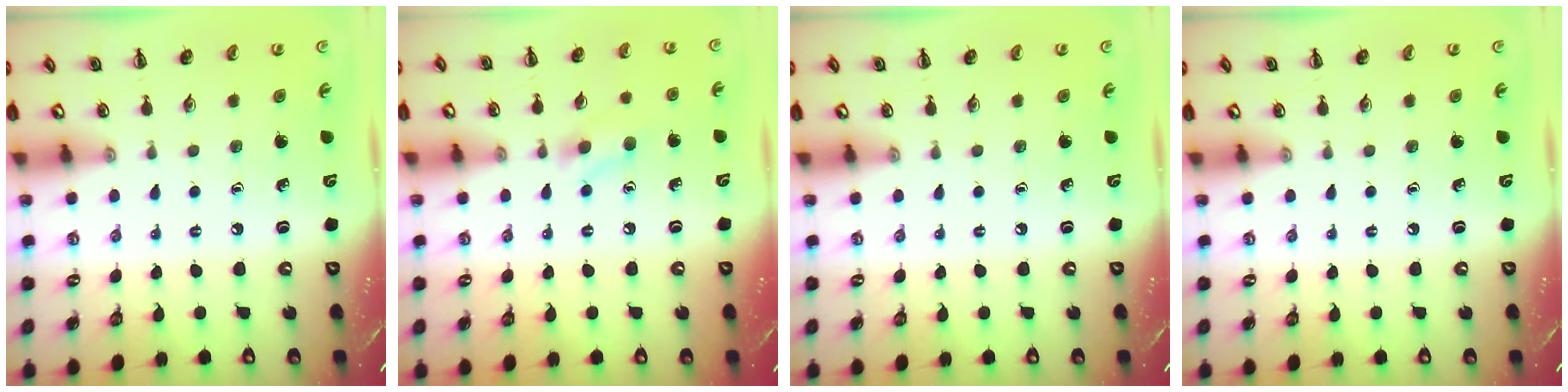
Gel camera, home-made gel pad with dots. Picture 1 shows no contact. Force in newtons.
{"total": 5.8, "press": 5.5, "slide": 1.6}
{"total": 0.0}
{"total": 0.0}